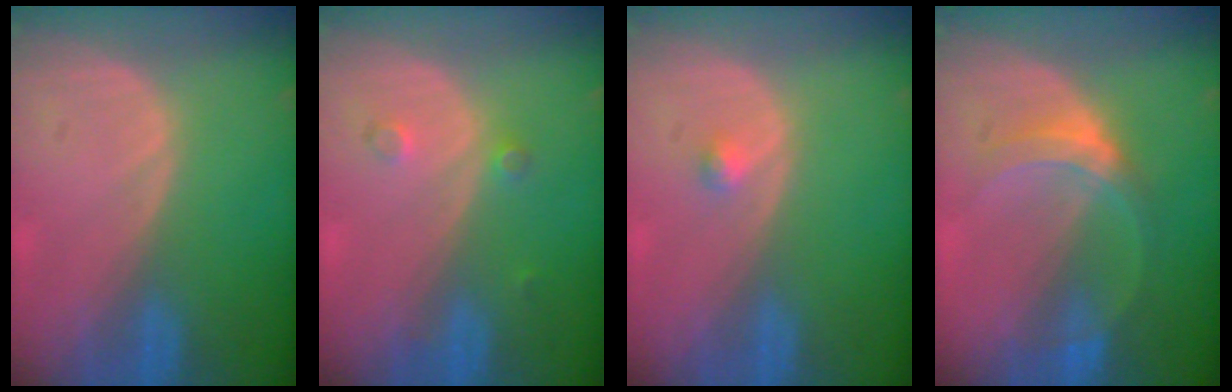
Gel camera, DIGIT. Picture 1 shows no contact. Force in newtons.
{"total": 2.1, "press": 1.8, "slide": 1.1}
{"total": 1.0, "press": 1.0, "slide": 0.1}
{"total": 5.2, "press": 4.8, "slide": 1.9}